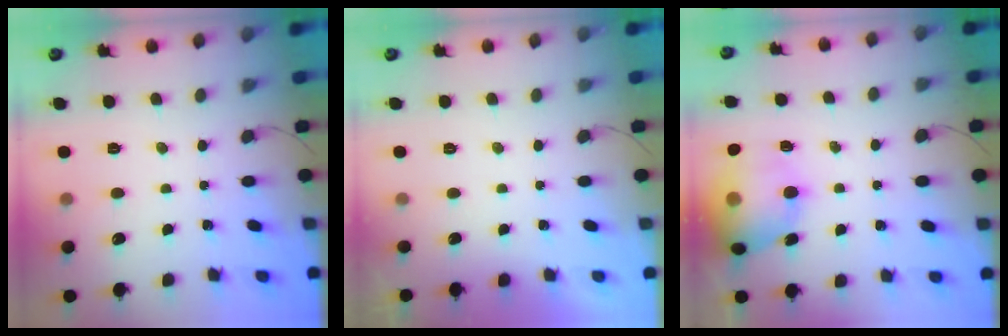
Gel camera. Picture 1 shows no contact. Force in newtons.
{"total": 0.0}
{"total": 15.8, "press": 15.4, "slide": 3.3}